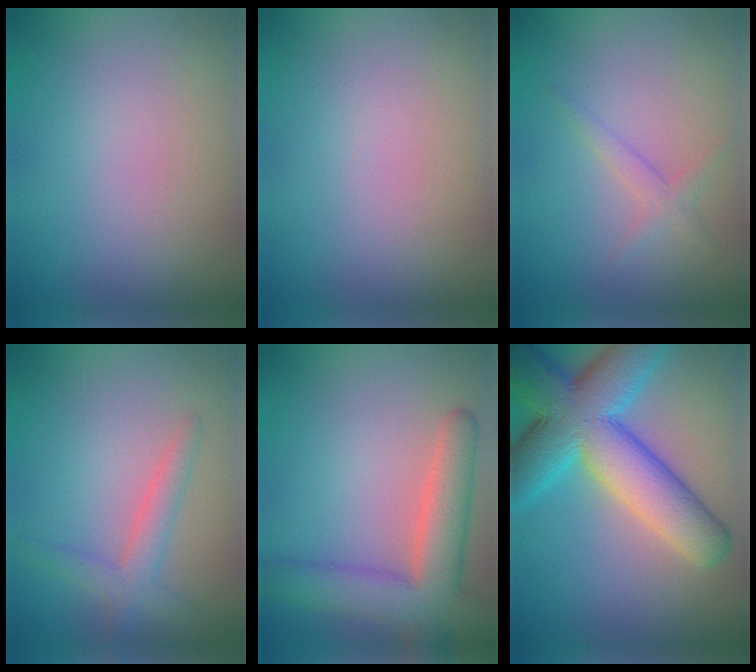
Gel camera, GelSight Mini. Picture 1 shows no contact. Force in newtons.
{"total": 0.0}
{"total": 1.3, "press": 1.3, "slide": 0.1}
{"total": 2.7, "press": 2.7, "slide": 0.3}
{"total": 7.5, "press": 7.4, "slide": 0.7}
{"total": 11.8, "press": 11.8, "slide": 0.5}